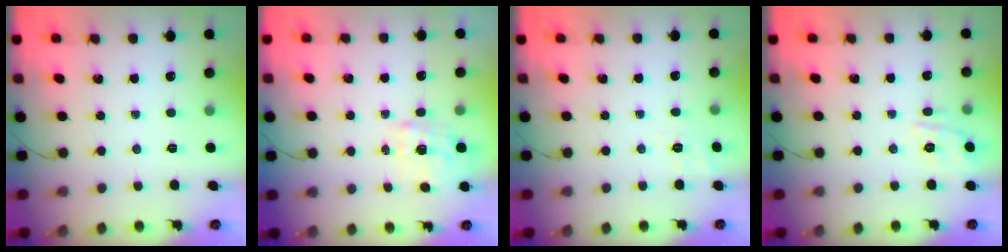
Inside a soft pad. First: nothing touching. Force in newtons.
{"total": 9.8, "press": 9.8, "slide": 0.8}
{"total": 2.3, "press": 0.9, "slide": 2.1}
{"total": 10.5, "press": 10.5, "slide": 1.2}